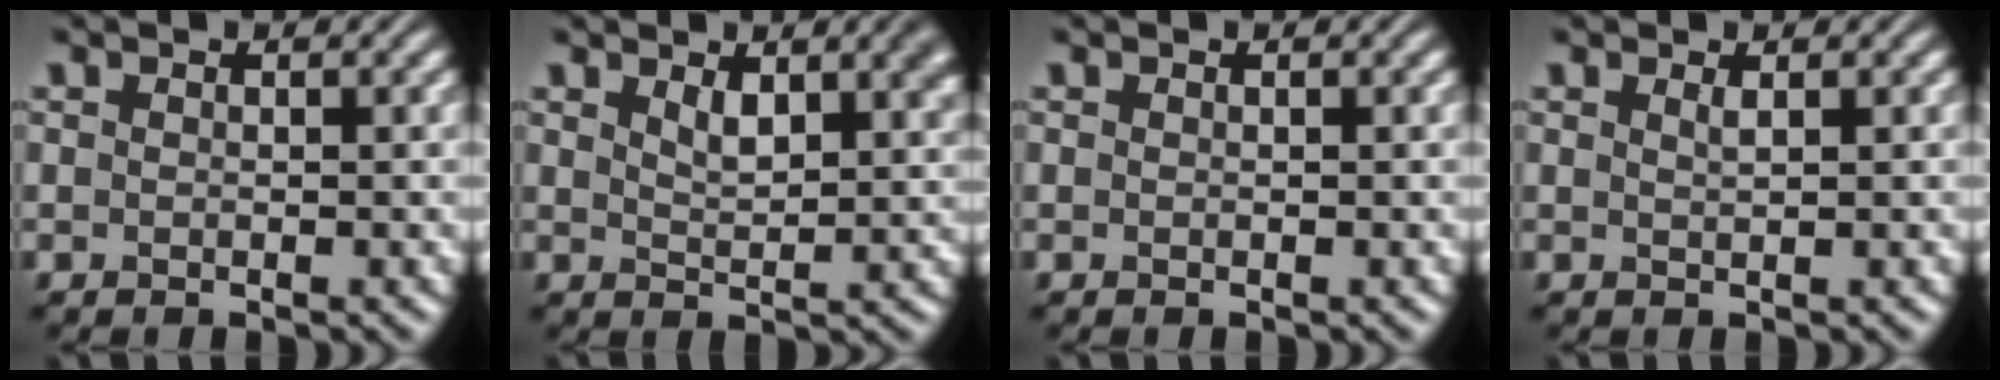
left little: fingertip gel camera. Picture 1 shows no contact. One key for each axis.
{"total": 3.4, "fx": 1.8, "fy": 1.2, "fz": 2.6, "tx": -0.040, "ty": -0.001, "tz": 0.032}
{"total": 0.0}
{"total": 0.8, "fx": 0.4, "fy": 0.2, "fz": 0.6, "tx": -0.004, "ty": 0.000, "tz": 0.006}